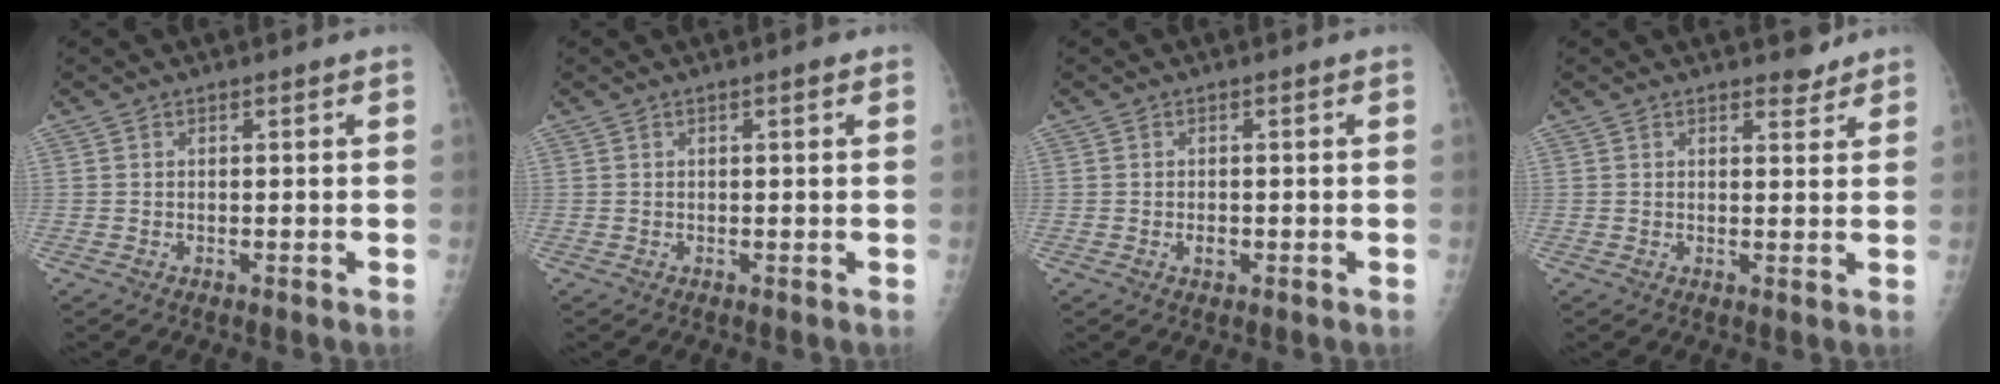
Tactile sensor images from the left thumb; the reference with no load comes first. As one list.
[{"total": 1.1, "force": [0.7, 0.1, 0.9], "torque": [-0.012, 0.000, 0.008]}, {"total": 1.1, "force": [-0.2, 0.7, 0.8], "torque": [-0.013, -0.002, 0.000]}, {"total": 2.6, "force": [2.3, 1.0, 0.7], "torque": [0.003, -0.017, 0.029]}]